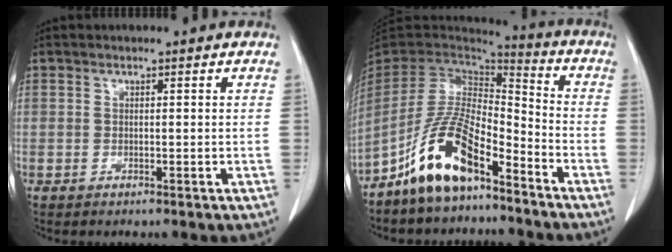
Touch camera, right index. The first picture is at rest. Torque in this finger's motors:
{"motor_torque": [1.16, -0.98, 1.05, 0.21]}